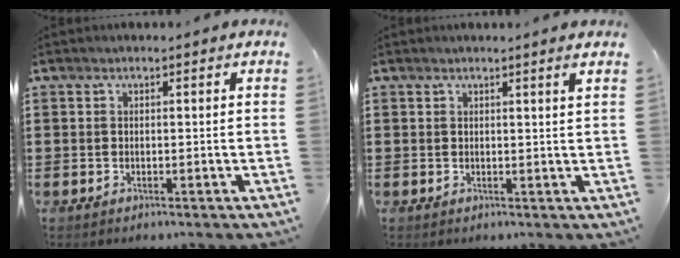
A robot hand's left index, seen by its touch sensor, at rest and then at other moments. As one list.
[{"total": 1.3, "force": [0.9, -0.4, 0.8], "torque": [-0.015, -0.004, 0.018]}]